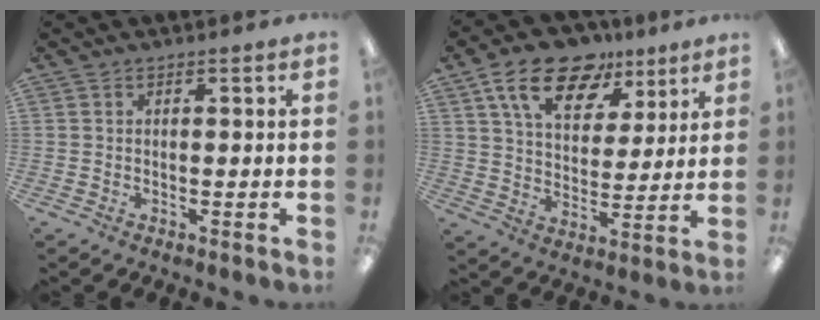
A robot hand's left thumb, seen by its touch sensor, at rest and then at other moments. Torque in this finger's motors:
{"motor_torque": [0.27, 0.43, 1.52, -1.25, 0.10]}